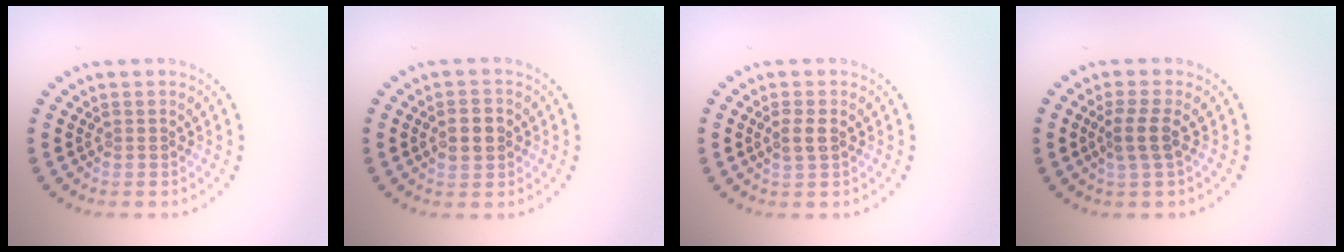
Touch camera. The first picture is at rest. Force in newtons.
{"total": 2.8, "press": 2.8, "slide": 0.0}
{"total": 1.4, "press": 1.3, "slide": 0.3}
{"total": 2.2, "press": 1.8, "slide": 1.3}